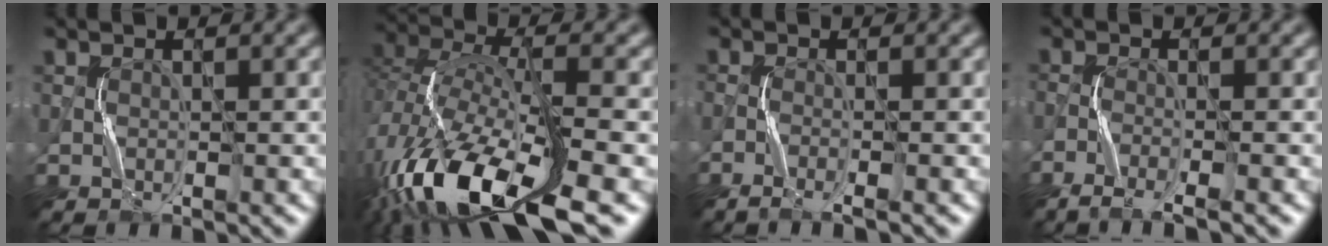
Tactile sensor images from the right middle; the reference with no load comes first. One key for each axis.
{"total": 14.2, "fx": -8.1, "fy": 4.9, "fz": 10.6, "tx": -0.223, "ty": -0.014, "tz": -0.156}
{"total": 2.1, "fx": -1.5, "fy": 0.3, "fz": 1.5, "tx": -0.027, "ty": -0.003, "tz": -0.037}
{"total": 3.2, "fx": -2.3, "fy": 0.5, "fz": 2.2, "tx": -0.040, "ty": -0.003, "tz": -0.055}